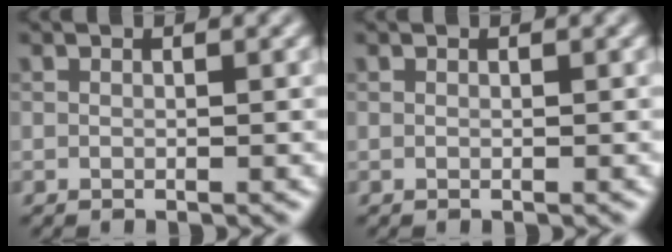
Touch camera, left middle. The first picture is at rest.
{"total": 0.0}